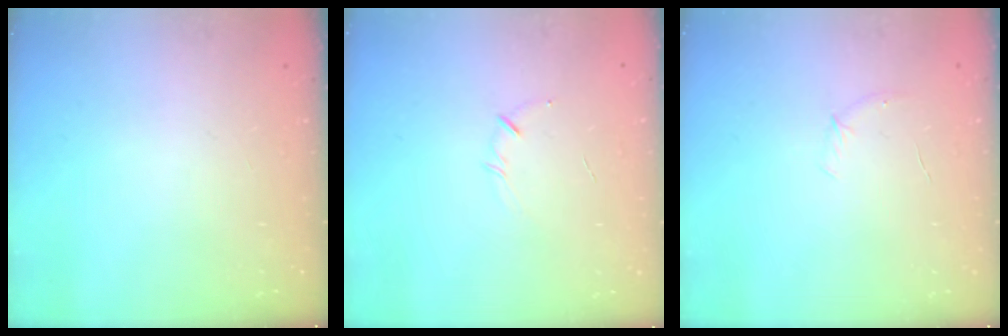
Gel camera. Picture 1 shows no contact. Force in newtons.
{"total": 3.9, "press": 3.8, "slide": 0.9}
{"total": 3.7, "press": 3.5, "slide": 1.1}